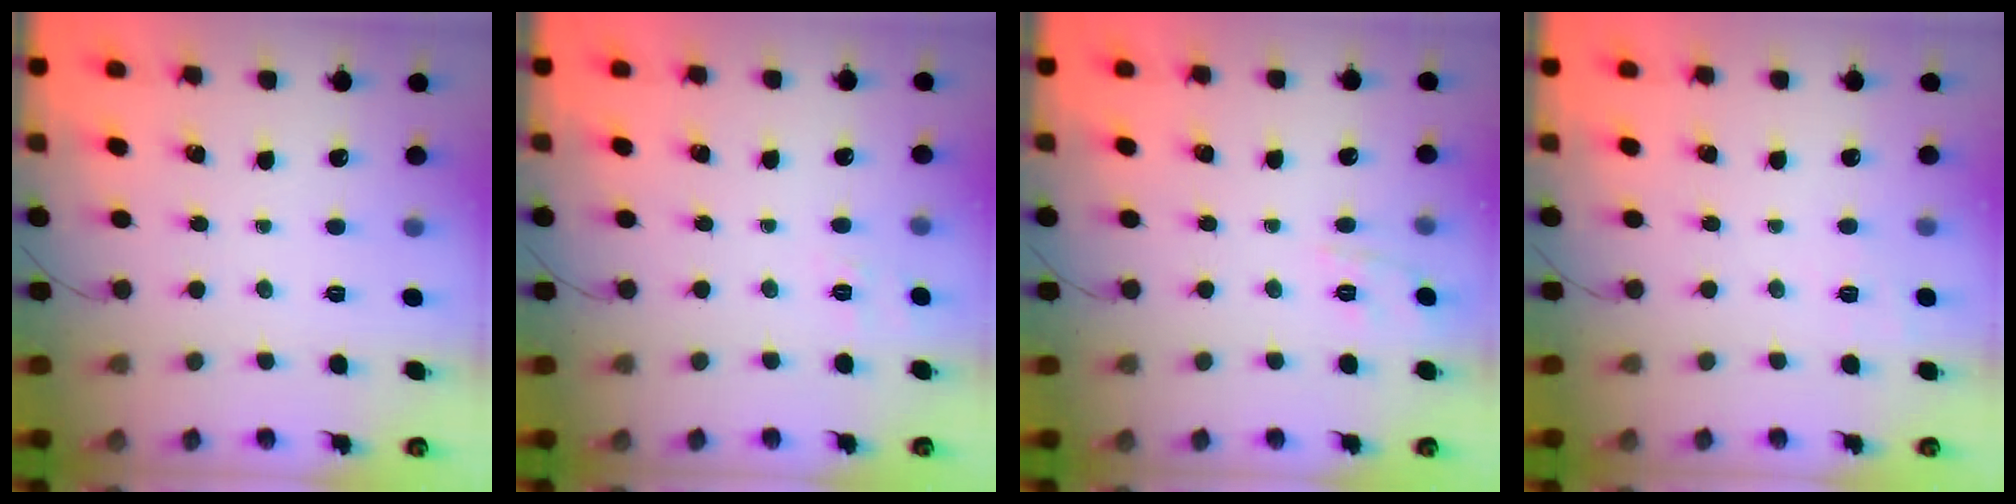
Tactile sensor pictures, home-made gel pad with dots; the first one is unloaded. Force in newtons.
{"total": 3.1, "press": 2.6, "slide": 1.7}
{"total": 1.7, "press": 0.1, "slide": 1.7}
{"total": 8.3, "press": 8.2, "slide": 1.7}